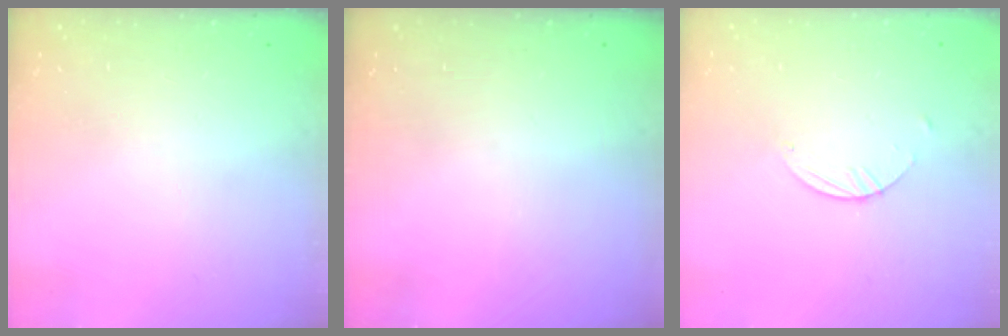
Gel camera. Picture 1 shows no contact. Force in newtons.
{"total": 0.0}
{"total": 1.8, "press": 1.8, "slide": 0.1}